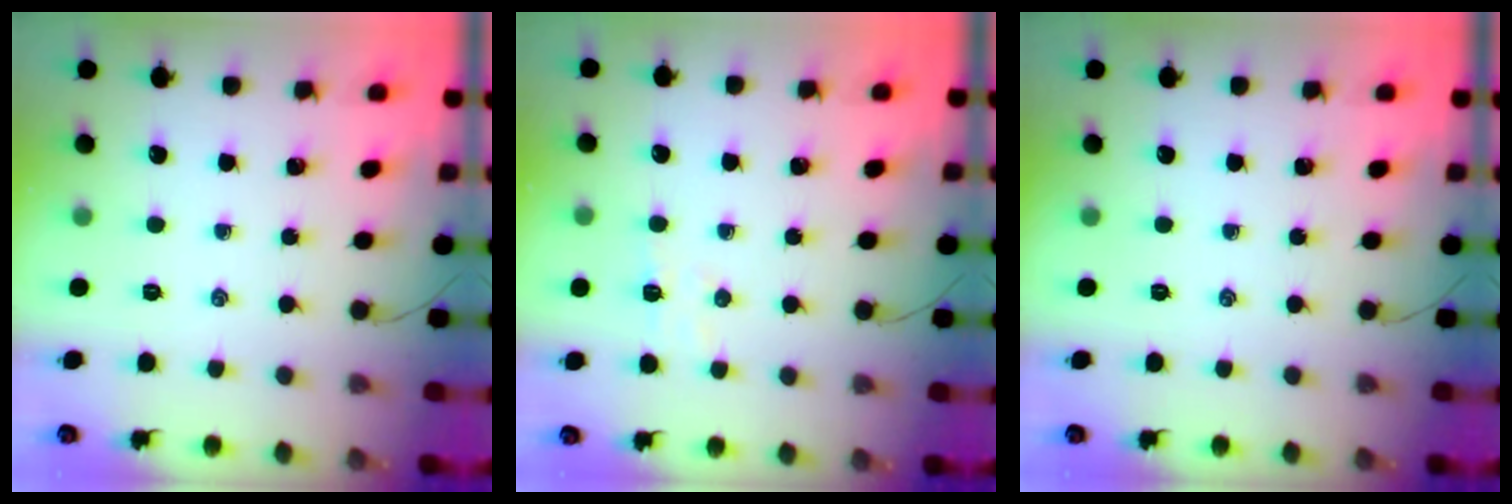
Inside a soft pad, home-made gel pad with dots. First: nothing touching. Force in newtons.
{"total": 4.4, "press": 4.2, "slide": 1.1}
{"total": 0.0}